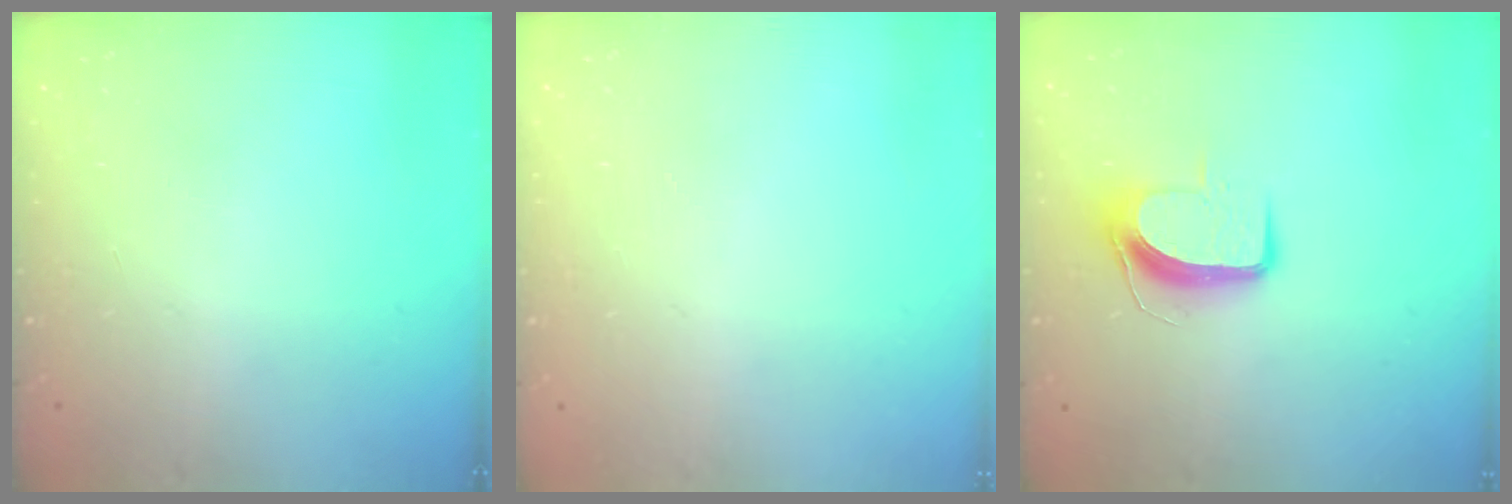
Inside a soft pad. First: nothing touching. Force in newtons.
{"total": 0.0}
{"total": 9.2, "press": 9.2, "slide": 0.7}